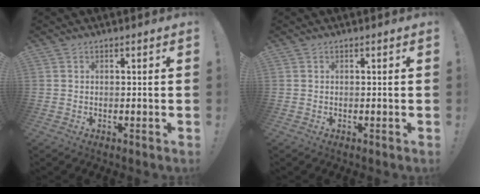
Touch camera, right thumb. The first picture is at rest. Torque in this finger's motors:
{"motor_torque": [0.00, 0.00, -0.01, 0.02, 0.02]}